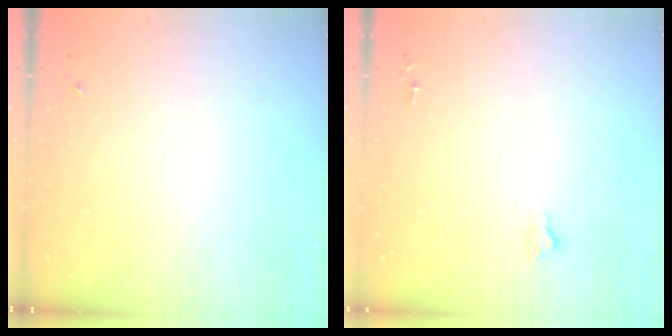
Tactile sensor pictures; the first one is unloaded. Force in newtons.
{"total": 2.6, "press": 2.5, "slide": 0.3}